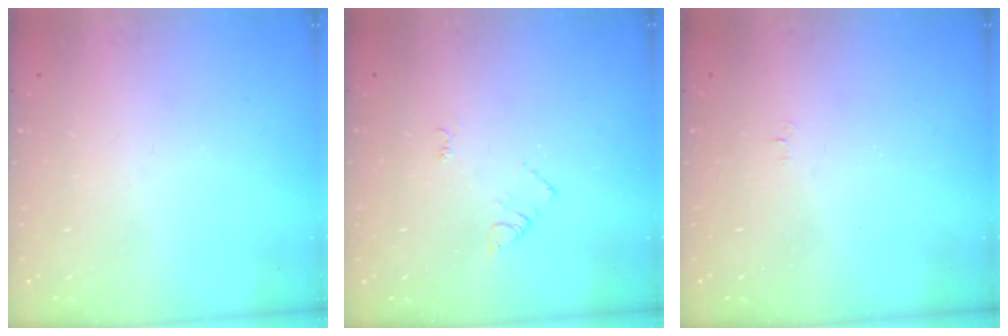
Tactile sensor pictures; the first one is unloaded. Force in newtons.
{"total": 4.4, "press": 4.4, "slide": 0.5}
{"total": 2.5, "press": 2.5, "slide": 0.3}